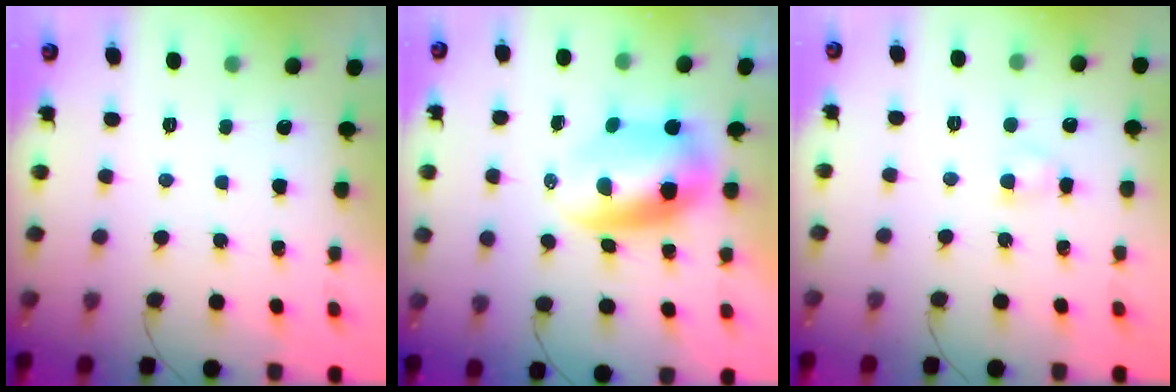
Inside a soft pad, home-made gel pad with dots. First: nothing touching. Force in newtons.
{"total": 8.3, "press": 8.1, "slide": 2.2}
{"total": 2.9, "press": 2.7, "slide": 1.1}